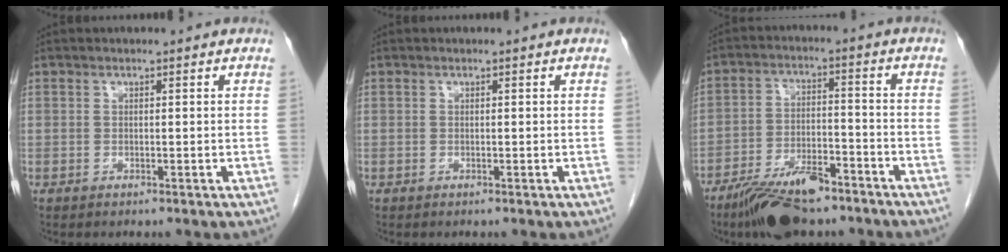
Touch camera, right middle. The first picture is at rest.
{"total": 0.0}
{"total": 11.1, "force": [-8.3, 3.3, 6.6], "torque": [-0.117, -0.008, -0.145]}